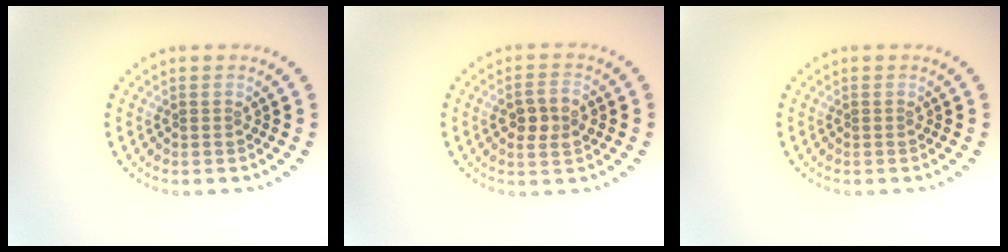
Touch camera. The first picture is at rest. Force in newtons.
{"total": 2.8, "press": 2.8, "slide": 0.3}
{"total": 0.0}